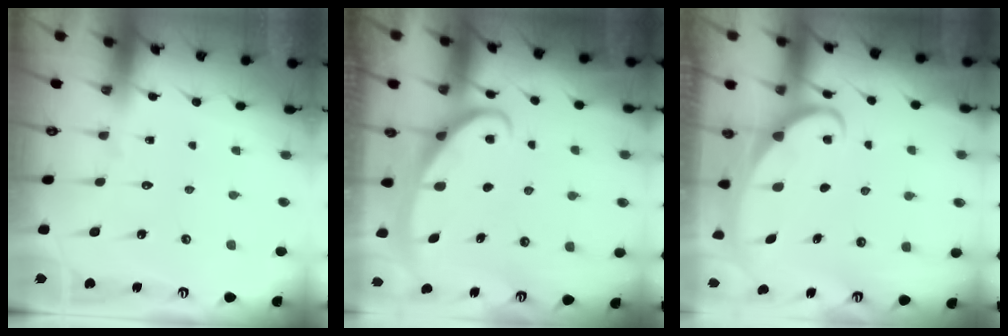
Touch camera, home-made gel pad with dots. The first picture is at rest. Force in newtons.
{"total": 2.8, "press": 2.8, "slide": 0.4}
{"total": 2.1, "press": 2.1, "slide": 0.3}